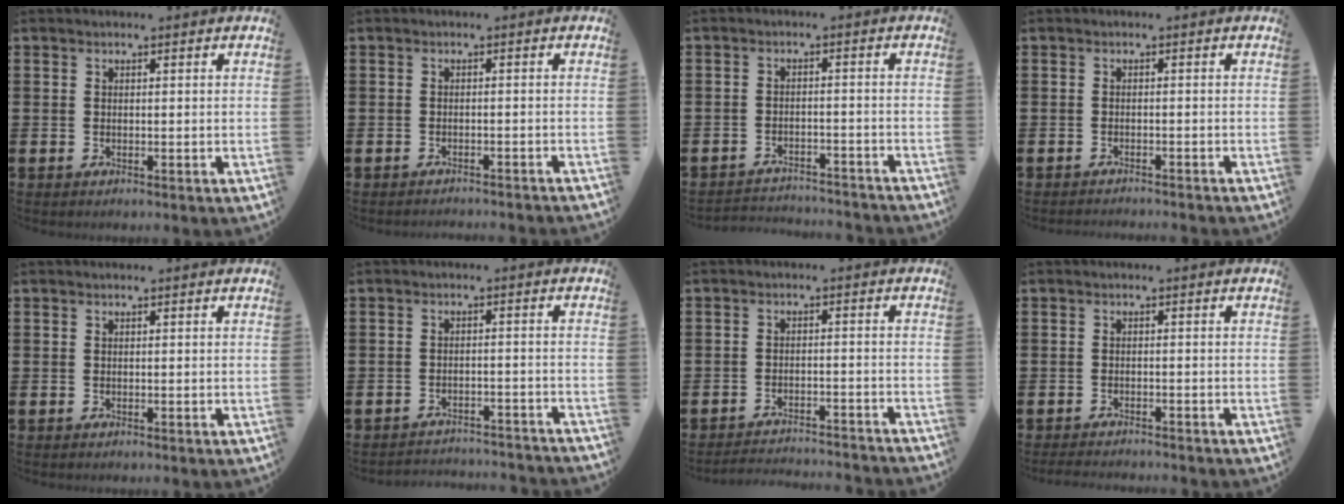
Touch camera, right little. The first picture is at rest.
{"total": 1.0, "force": [-1.0, -0.2, -0.1], "torque": [0.001, 0.002, -0.021]}
{"total": 2.6, "force": [-2.6, 0.1, -0.2], "torque": [-0.003, 0.003, -0.057]}
{"total": 1.0, "force": [-1.0, -0.2, -0.1], "torque": [0.000, 0.001, -0.020]}
{"total": 0.0}
{"total": 2.5, "force": [-2.5, 0.0, -0.1], "torque": [-0.003, 0.004, -0.055]}
{"total": 2.8, "force": [-2.8, -0.2, 0.1], "torque": [-0.003, 0.003, -0.060]}
{"total": 1.3, "force": [-1.3, 0.0, 0.2], "torque": [-0.004, 0.001, -0.025]}